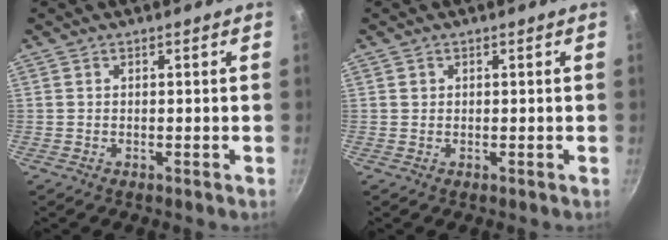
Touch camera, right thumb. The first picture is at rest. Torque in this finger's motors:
{"motor_torque": [-0.14, 0.26, 0.32, 0.13, -0.02]}